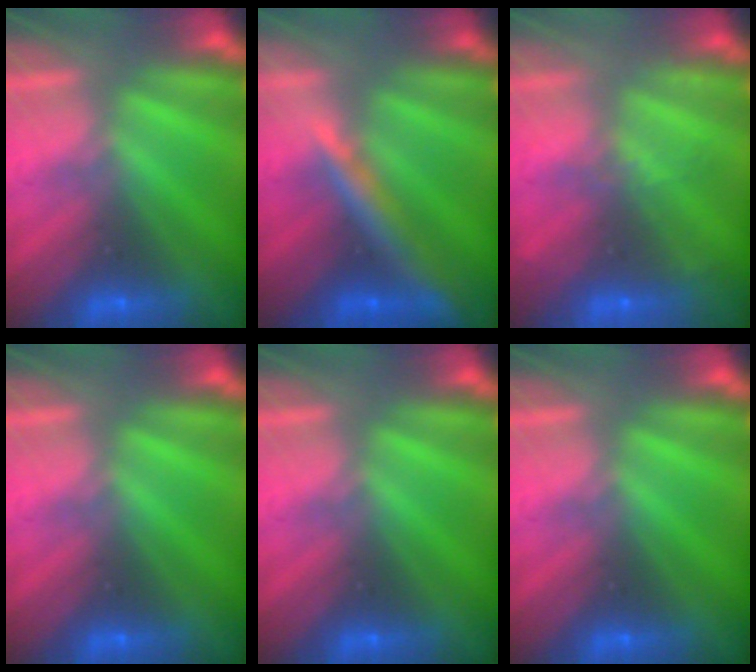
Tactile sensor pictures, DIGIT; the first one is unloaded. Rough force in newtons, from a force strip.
{"total": 6.9}
{"total": 2.2}
{"total": 0.0}
{"total": 0.0}
{"total": 0.0}